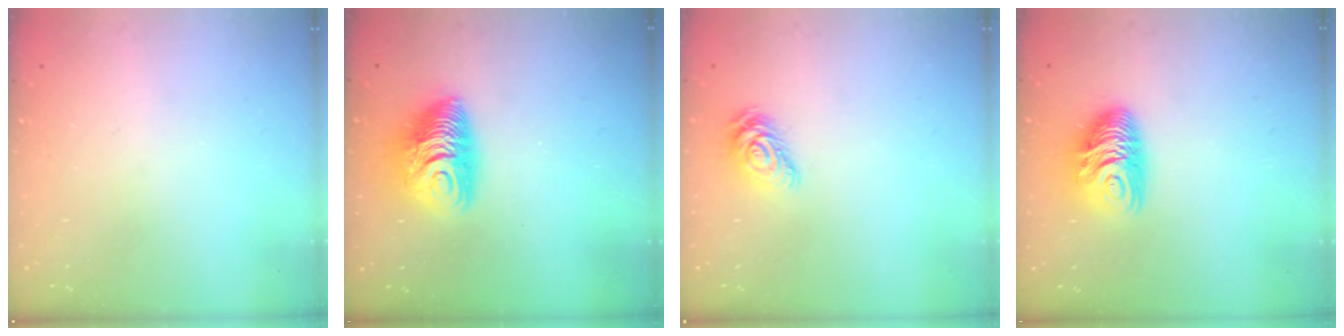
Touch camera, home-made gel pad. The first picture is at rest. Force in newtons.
{"total": 11.3, "press": 11.3, "slide": 1.1}
{"total": 9.4, "press": 9.4, "slide": 0.6}
{"total": 9.8, "press": 9.8, "slide": 0.4}